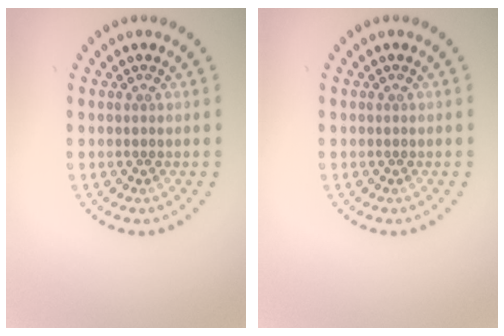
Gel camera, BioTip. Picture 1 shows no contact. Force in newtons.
{"total": 0.0}